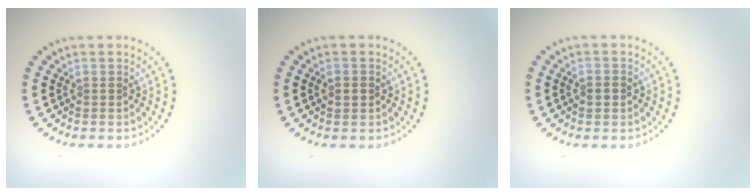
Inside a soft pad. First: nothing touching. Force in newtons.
{"total": 1.4, "press": 1.4, "slide": 0.2}
{"total": 1.5, "press": 1.5, "slide": 0.1}